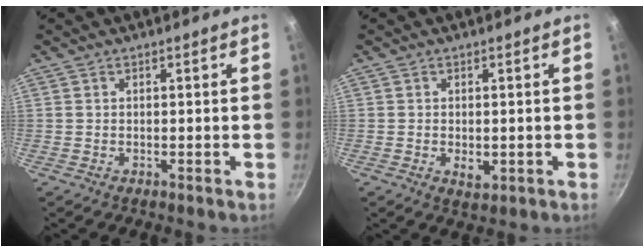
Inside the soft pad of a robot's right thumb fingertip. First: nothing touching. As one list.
[{"total": 3.0, "force": [-0.5, 1.8, 2.3], "torque": [-0.034, -0.006, -0.004]}]